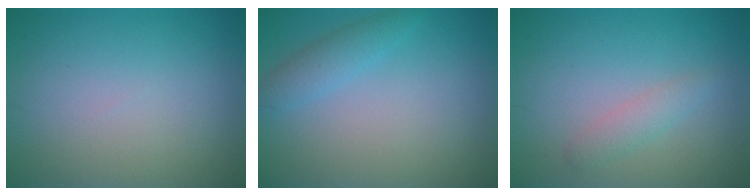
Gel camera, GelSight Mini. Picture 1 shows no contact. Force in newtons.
{"total": 2.0, "press": 2.0, "slide": 0.0}
{"total": 1.6, "press": 1.6, "slide": 0.1}